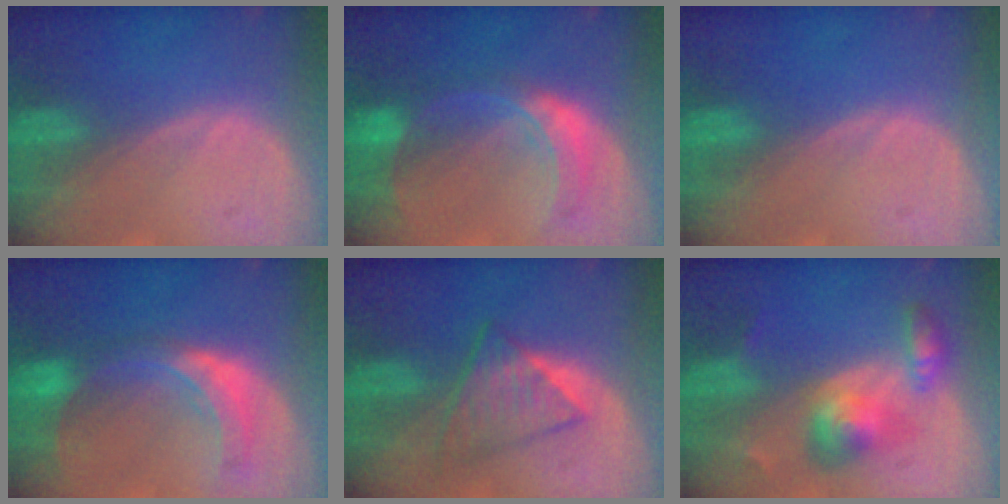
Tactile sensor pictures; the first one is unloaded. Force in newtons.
{"total": 7.6, "press": 6.6, "slide": 3.8}
{"total": 0.0}
{"total": 8.2, "press": 7.2, "slide": 3.8}
{"total": 6.0, "press": 5.8, "slide": 1.6}
{"total": 6.0, "press": 6.0, "slide": 0.5}